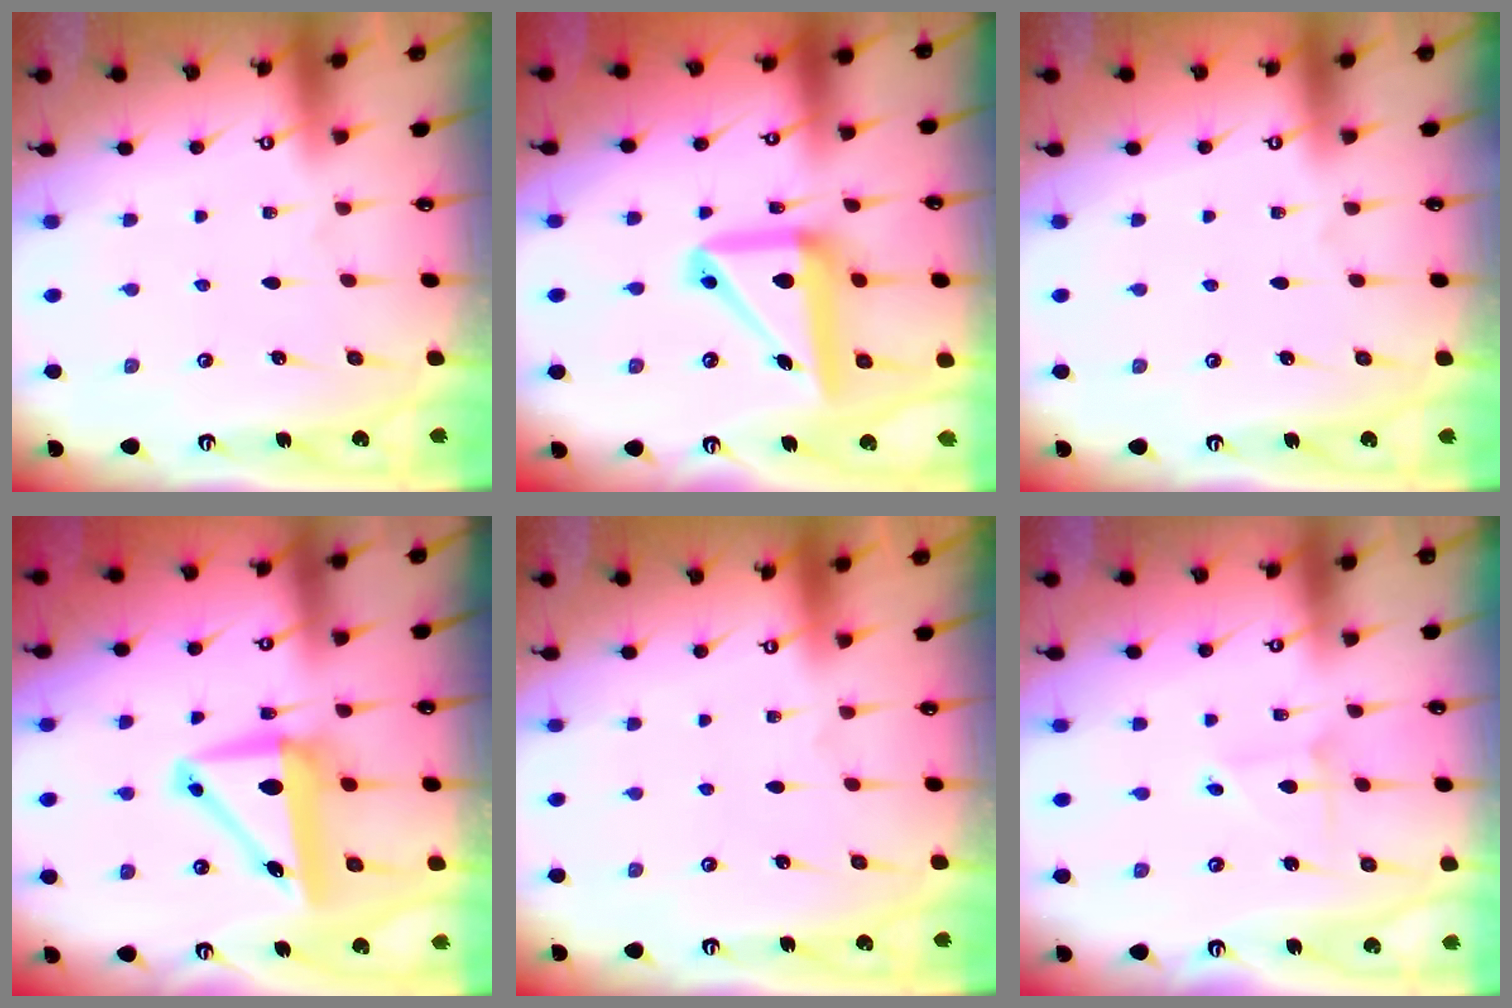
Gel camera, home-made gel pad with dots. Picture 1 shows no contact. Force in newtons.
{"total": 15.7, "press": 15.5, "slide": 2.4}
{"total": 0.9, "press": 0.9, "slide": 0.2}
{"total": 10.4, "press": 9.8, "slide": 3.4}
{"total": 0.0}
{"total": 2.2, "press": 2.2, "slide": 0.1}